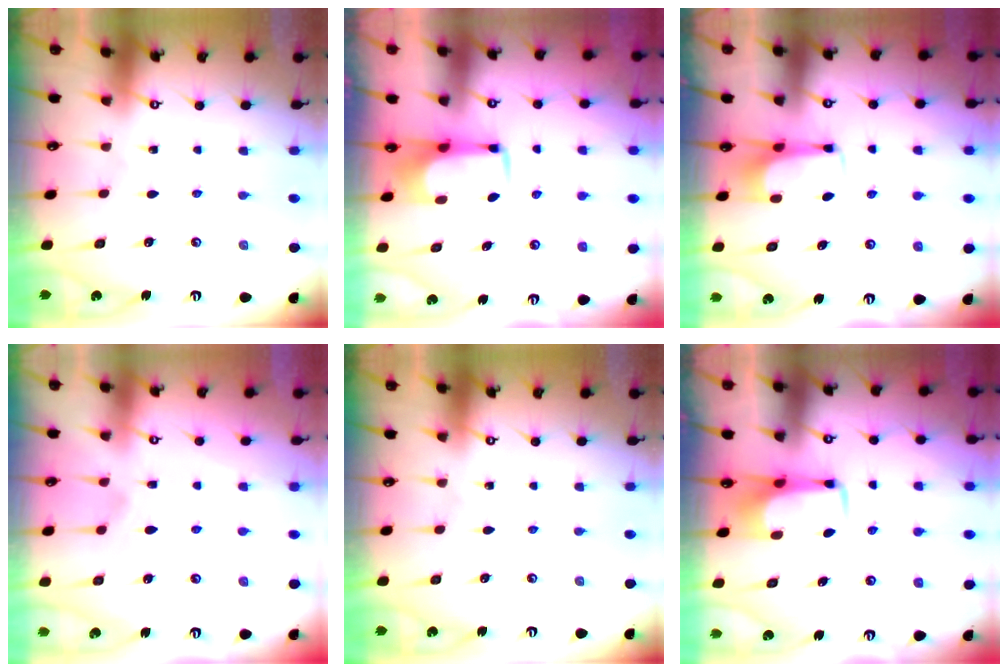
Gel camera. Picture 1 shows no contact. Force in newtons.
{"total": 1.8, "press": 1.6, "slide": 0.6}
{"total": 5.4, "press": 5.4, "slide": 0.7}
{"total": 2.6, "press": 2.4, "slide": 1.0}
{"total": 0.0}
{"total": 3.3, "press": 3.3, "slide": 0.4}